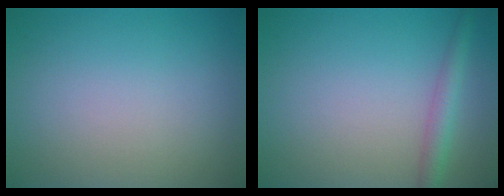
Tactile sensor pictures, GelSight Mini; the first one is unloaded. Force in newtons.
{"total": 2.3, "press": 2.3, "slide": 0.1}